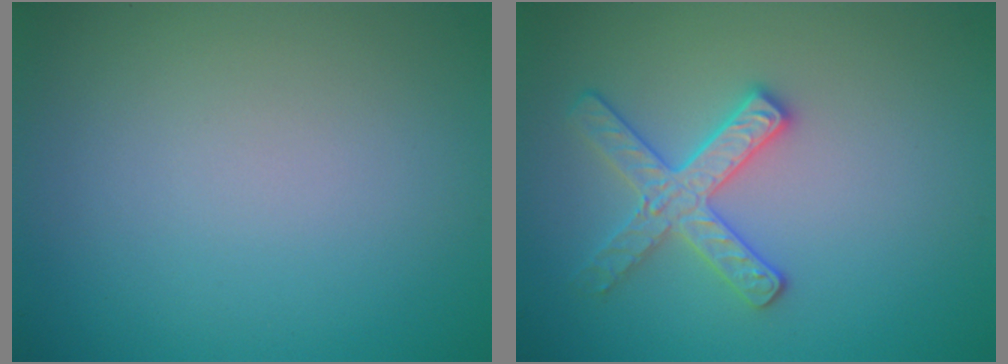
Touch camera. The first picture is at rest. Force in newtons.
{"total": 2.9, "press": 2.9, "slide": 0.4}